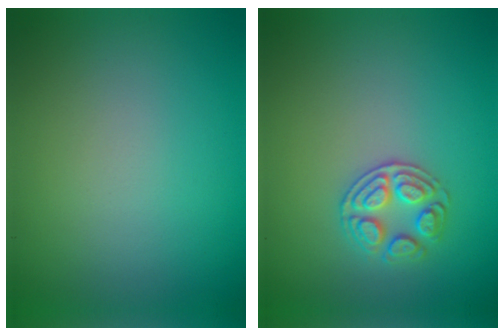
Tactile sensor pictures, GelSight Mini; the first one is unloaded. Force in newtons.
{"total": 2.6, "press": 2.6, "slide": 0.4}